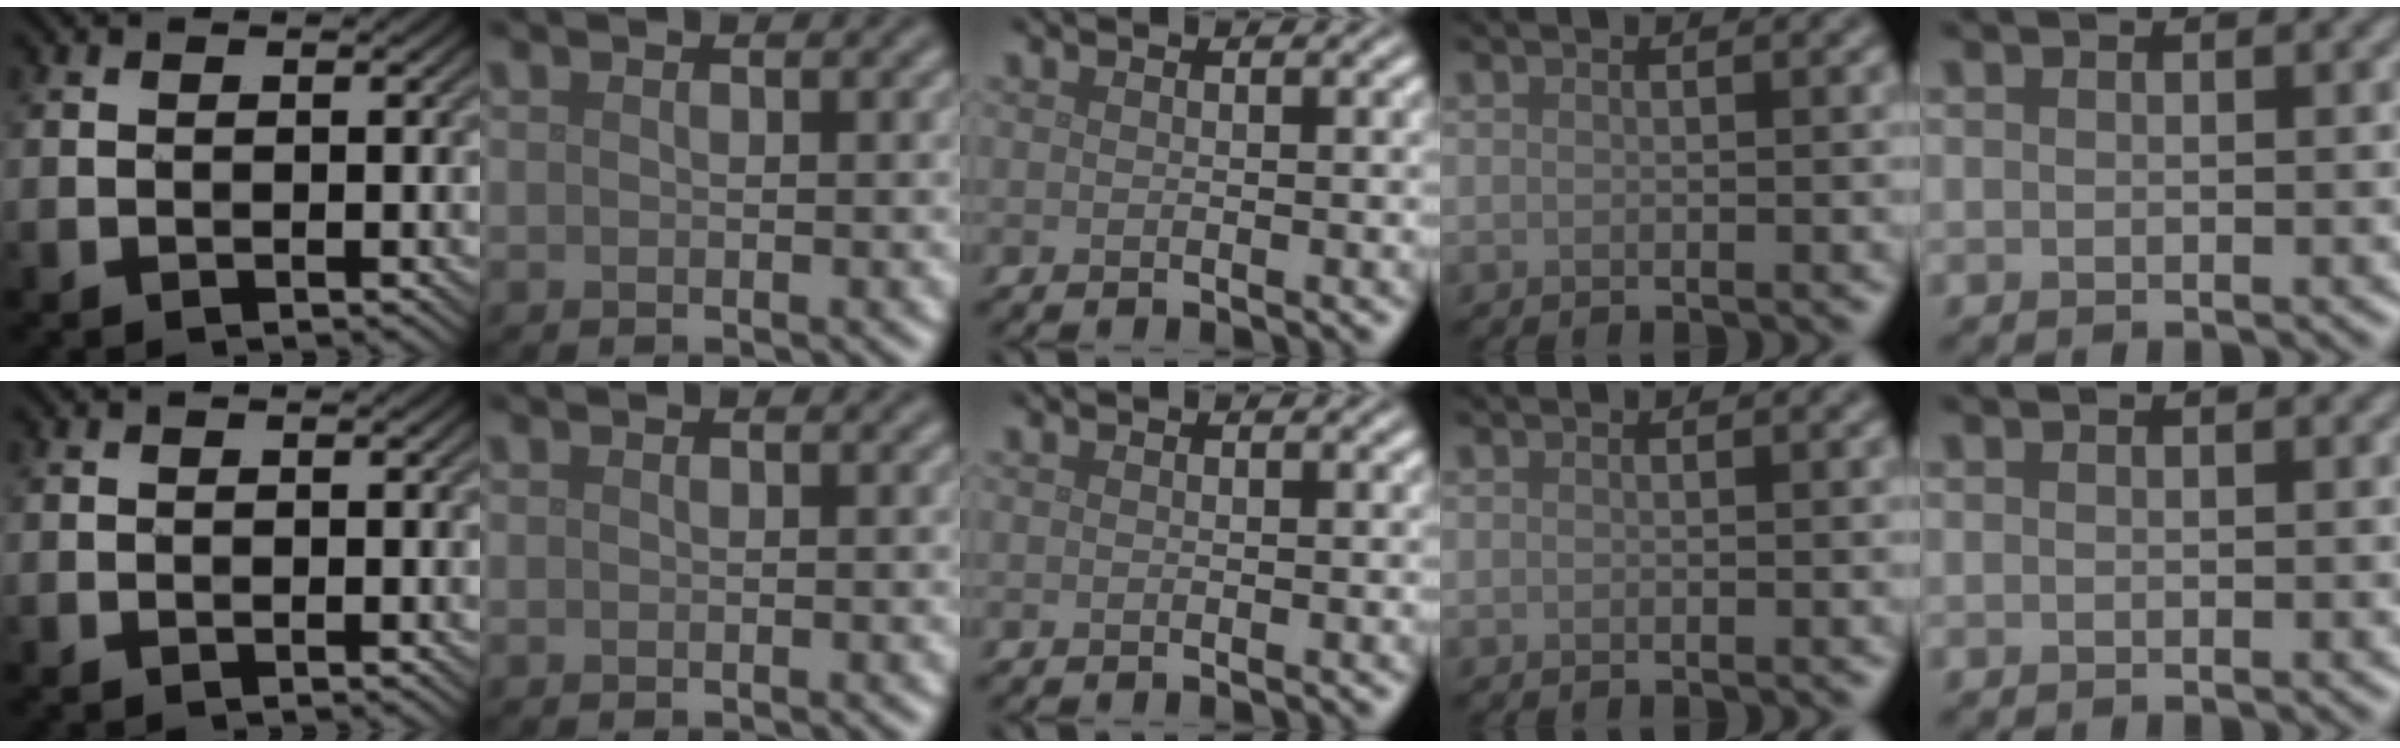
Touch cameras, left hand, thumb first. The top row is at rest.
{}